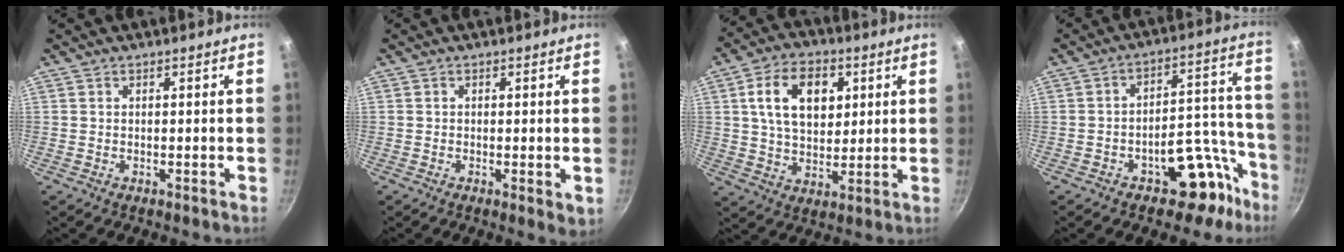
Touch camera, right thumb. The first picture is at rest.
{"total": 2.4, "force": [-0.4, 0.7, 2.3], "torque": [-0.036, -0.009, -0.007]}
{"total": 13.5, "force": [4.0, 8.6, 9.6], "torque": [-0.134, -0.006, 0.069]}
{"total": 12.9, "force": [-7.5, 6.7, 8.1], "torque": [-0.060, 0.092, -0.102]}